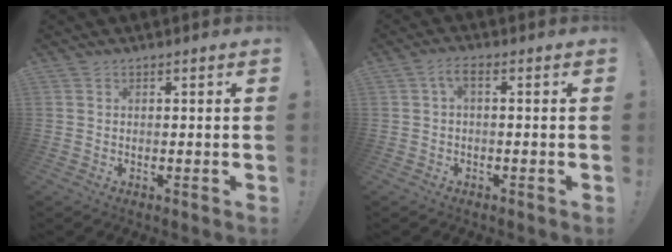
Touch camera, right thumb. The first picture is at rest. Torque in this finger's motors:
{"motor_torque": [-0.31, 0.39, -0.05, -0.19, 0.04]}